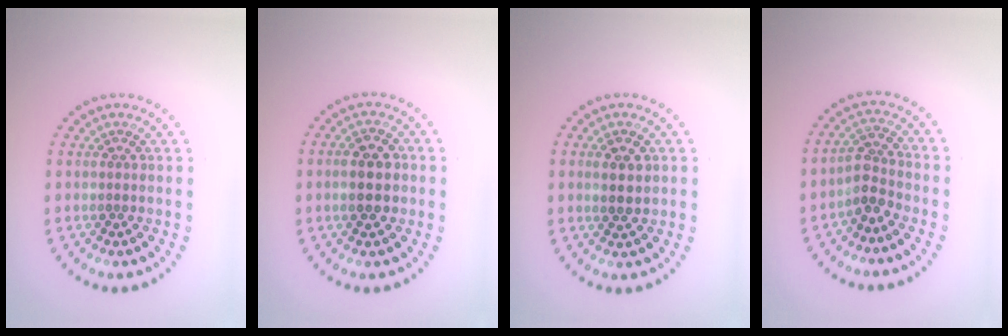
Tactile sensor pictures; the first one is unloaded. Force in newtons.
{"total": 2.9, "press": 2.9, "slide": 0.1}
{"total": 2.3, "press": 2.2, "slide": 0.5}
{"total": 2.5, "press": 2.1, "slide": 1.4}